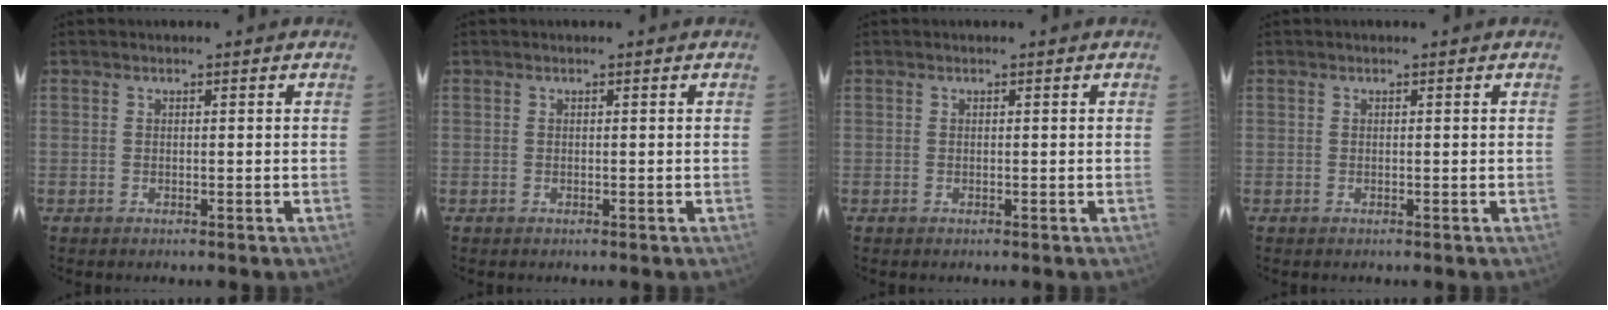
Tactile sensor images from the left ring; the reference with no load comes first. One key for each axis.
{"total": 0.0}
{"total": 0.0}
{"total": 0.0}